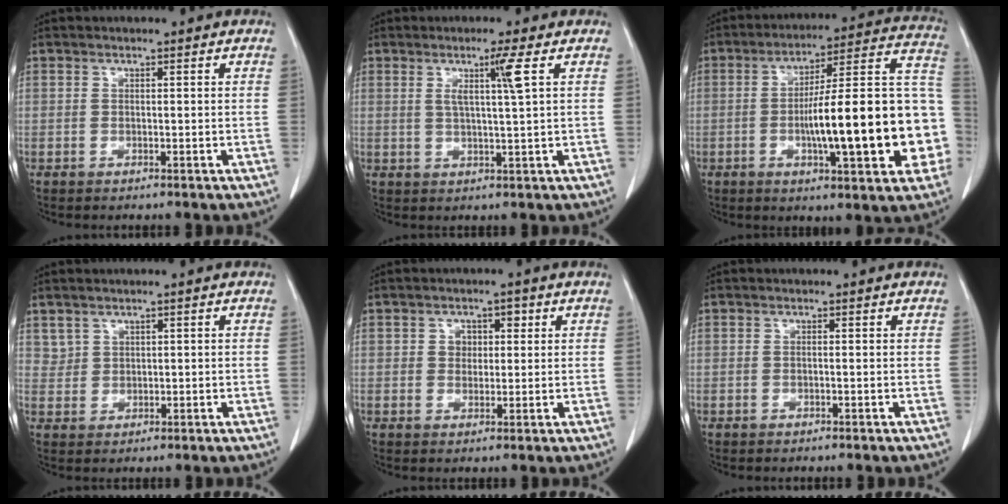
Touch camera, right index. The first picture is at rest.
{"total": 4.2, "force": [1.5, -1.1, 3.8], "torque": [-0.073, -0.007, 0.029]}
{"total": 22.5, "force": [-4.2, 3.7, 21.8], "torque": [-0.245, 0.040, -0.052]}
{"total": 1.9, "force": [1.4, 1.3, 0.0], "torque": [0.012, 0.005, 0.025]}
{"total": 3.0, "force": [0.8, 2.3, 1.7], "torque": [-0.023, 0.010, 0.013]}
{"total": 0.0}